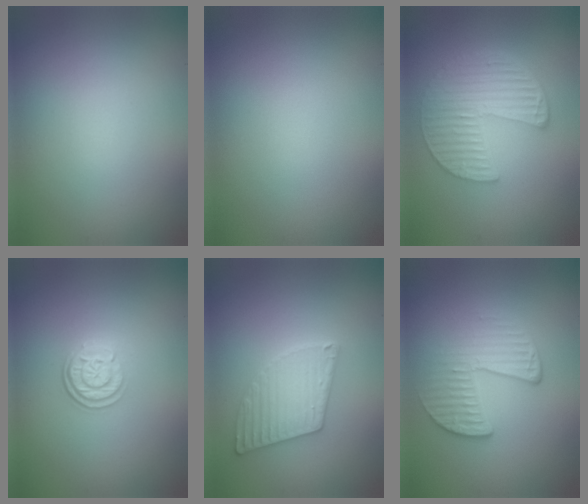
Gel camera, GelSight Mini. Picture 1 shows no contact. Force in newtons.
{"total": 0.0}
{"total": 5.8, "press": 4.2, "slide": 3.9}
{"total": 3.1, "press": 2.5, "slide": 1.8}
{"total": 3.4, "press": 3.3, "slide": 0.7}
{"total": 2.8, "press": 2.0, "slide": 1.9}